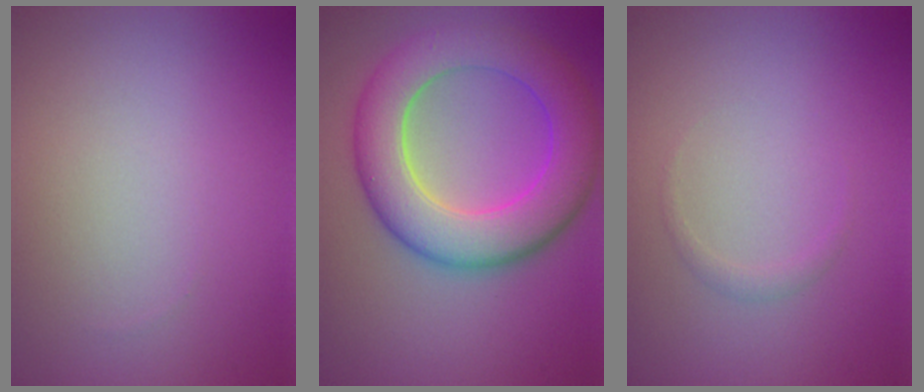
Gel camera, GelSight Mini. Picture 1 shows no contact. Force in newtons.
{"total": 8.5, "press": 8.5, "slide": 0.6}
{"total": 0.8, "press": 0.8, "slide": 0.0}